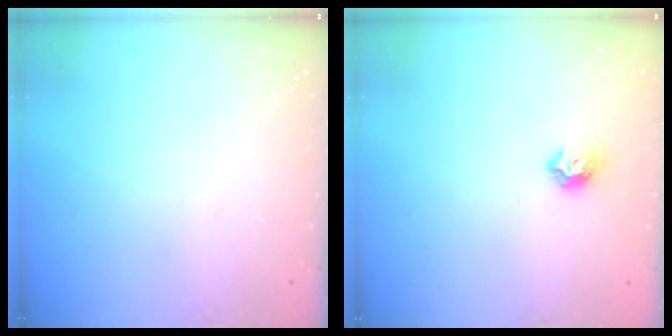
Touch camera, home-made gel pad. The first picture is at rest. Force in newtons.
{"total": 7.1, "press": 7.0, "slide": 0.8}